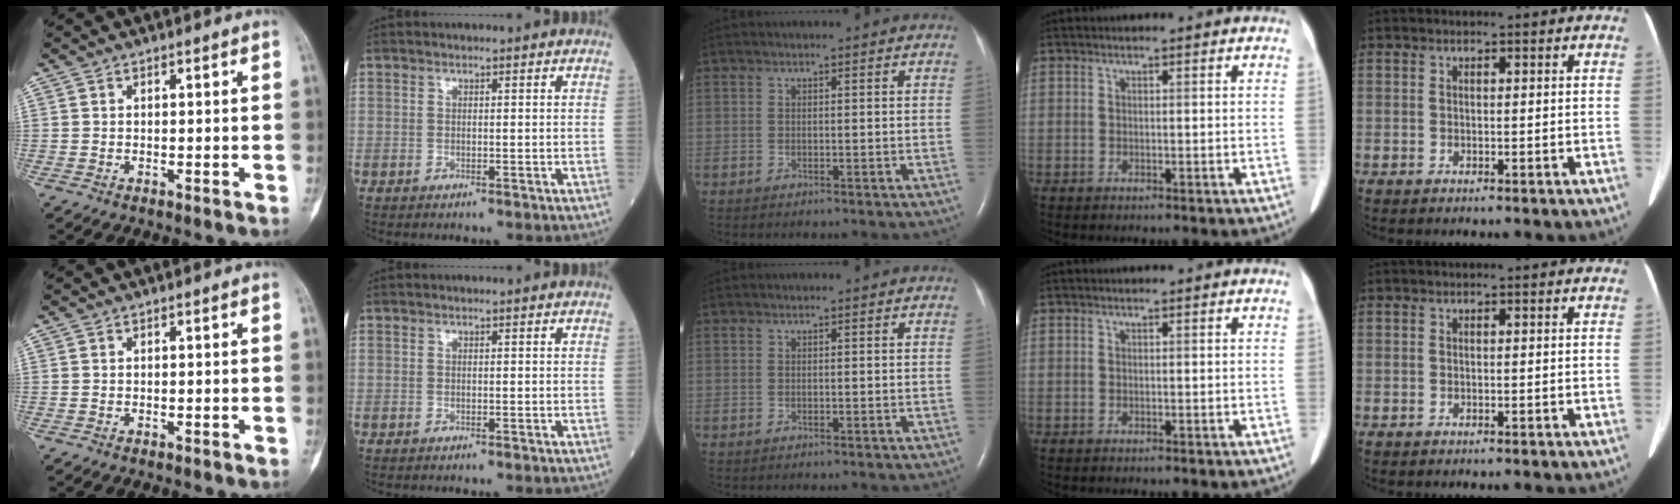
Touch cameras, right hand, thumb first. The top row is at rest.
{}